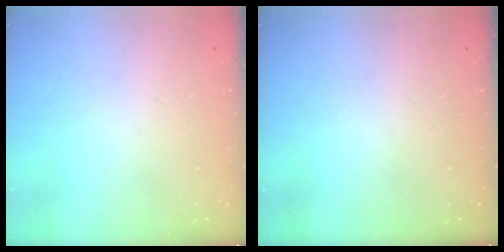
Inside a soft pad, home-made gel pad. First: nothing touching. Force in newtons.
{"total": 0.0}